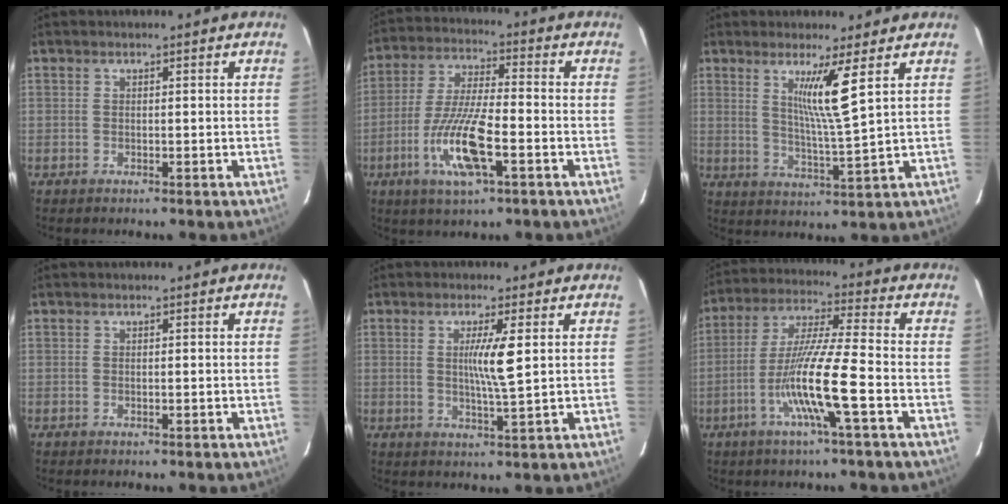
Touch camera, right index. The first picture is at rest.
{"total": 12.2, "force": [-4.5, 2.0, 11.1], "torque": [-0.224, -0.013, -0.083]}
{"total": 7.2, "force": [3.1, -1.6, 6.2], "torque": [-0.109, -0.022, 0.058]}
{"total": 0.0}
{"total": 5.5, "force": [1.2, -0.2, 5.3], "torque": [-0.095, -0.009, 0.021]}
{"total": 12.3, "force": [-4.2, -0.7, 11.5], "torque": [-0.226, -0.006, -0.083]}